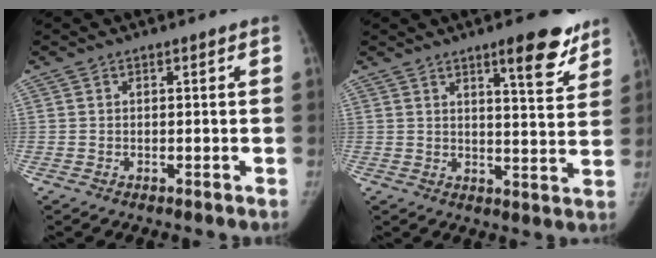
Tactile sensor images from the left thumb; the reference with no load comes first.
{"total": 10.1, "force": [6.7, 2.5, 7.1], "torque": [-0.068, -0.040, 0.090]}